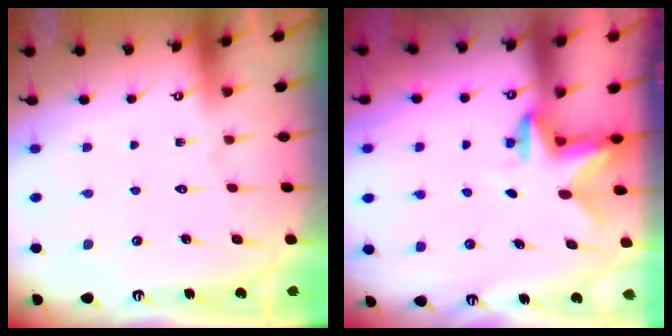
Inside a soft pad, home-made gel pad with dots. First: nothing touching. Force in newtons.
{"total": 2.7, "press": 2.7, "slide": 0.5}